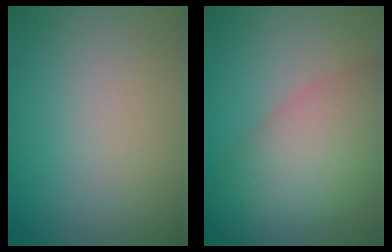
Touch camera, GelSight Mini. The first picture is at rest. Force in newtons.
{"total": 7.7, "press": 7.7, "slide": 0.5}